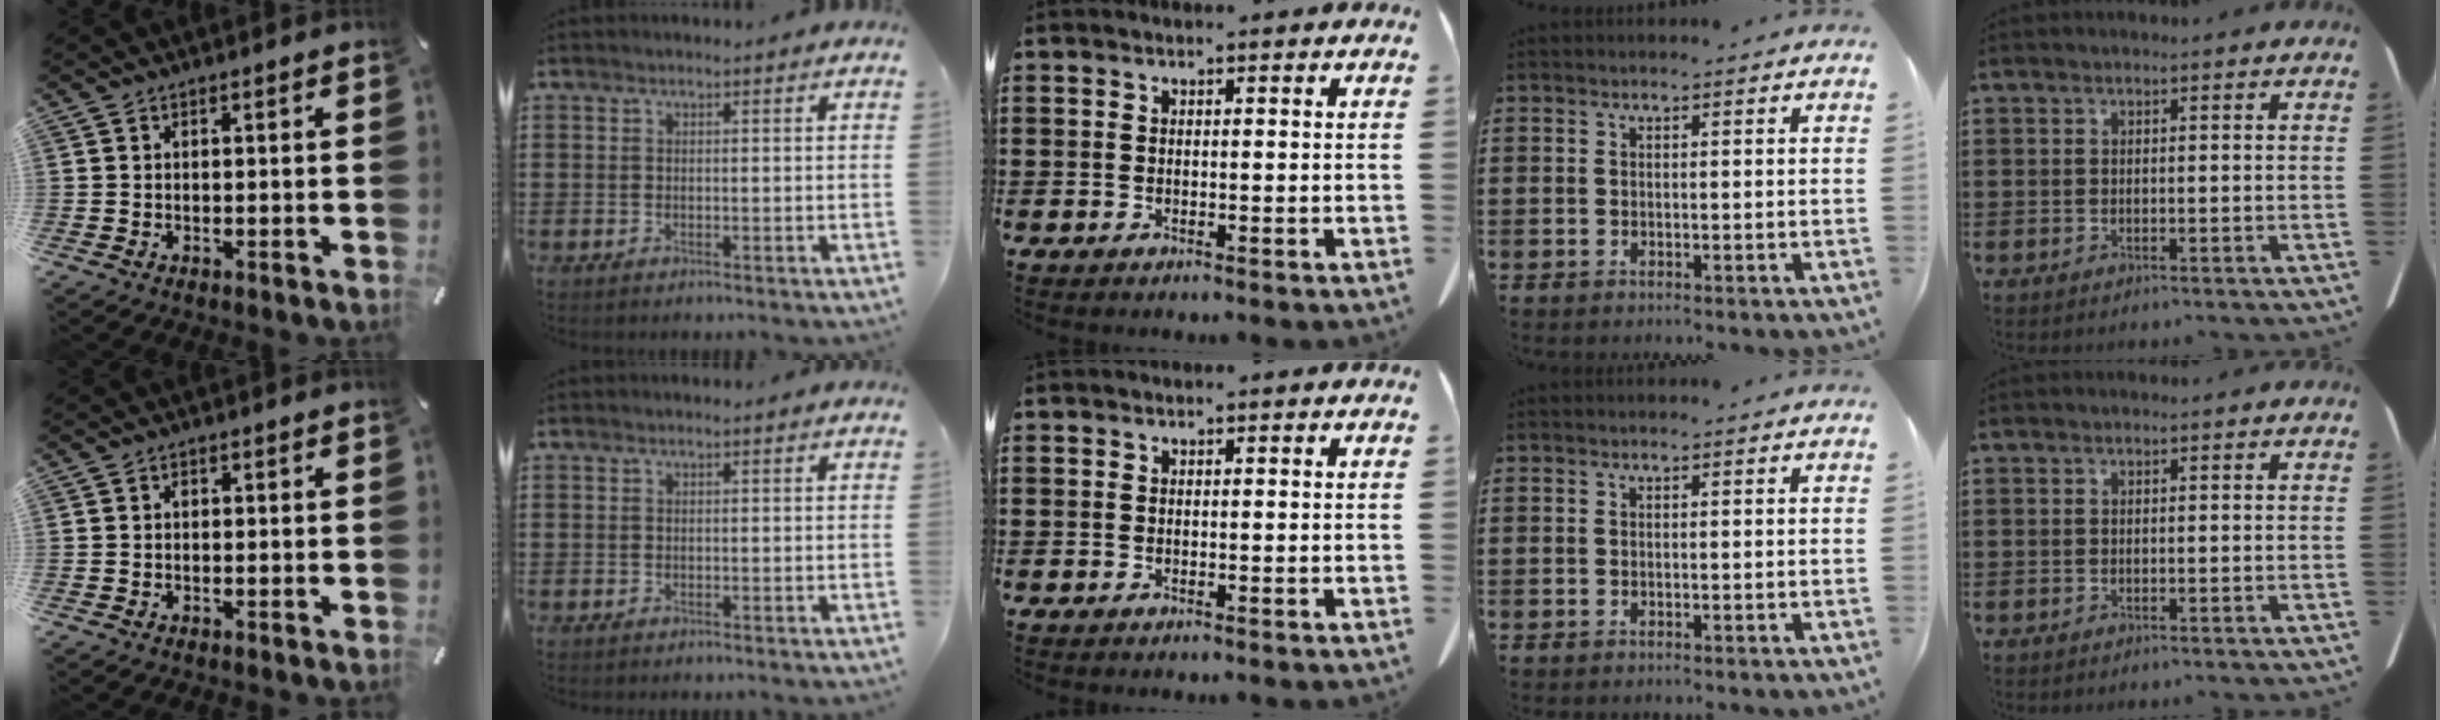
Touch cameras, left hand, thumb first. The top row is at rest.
{"thumb": {"total": 0.6, "force": [0.1, 0.5, 0.3], "torque": [-0.007, 0.001, 0.002]}}